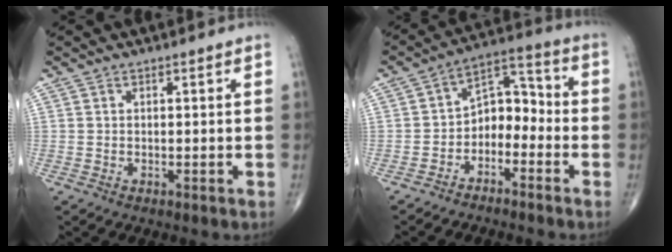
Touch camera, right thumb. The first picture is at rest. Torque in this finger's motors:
{"motor_torque": [0.20, 0.11, 0.32, -0.25, 0.05]}